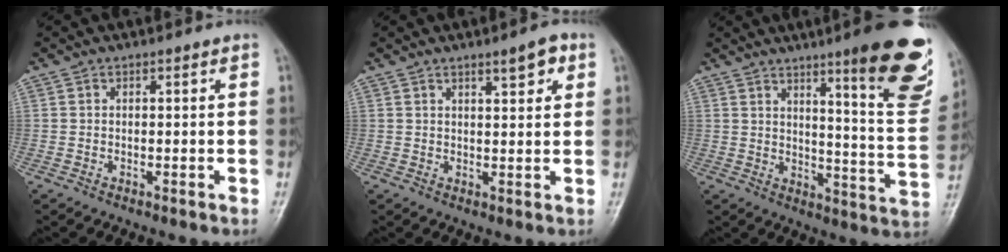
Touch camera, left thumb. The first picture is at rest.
{"total": 4.1, "force": [2.3, 1.2, 3.2], "torque": [-0.038, -0.012, 0.033]}
{"total": 19.6, "force": [11.3, 2.8, 15.7], "torque": [-0.167, -0.069, 0.155]}